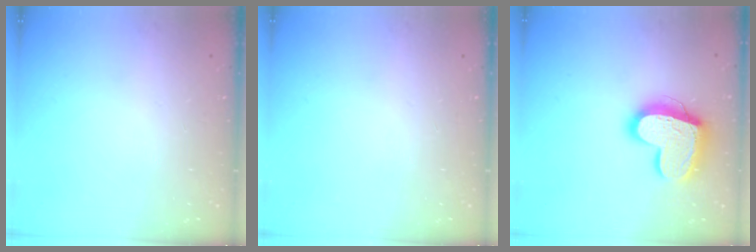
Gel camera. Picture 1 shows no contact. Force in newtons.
{"total": 0.0}
{"total": 16.6, "press": 16.5, "slide": 1.4}